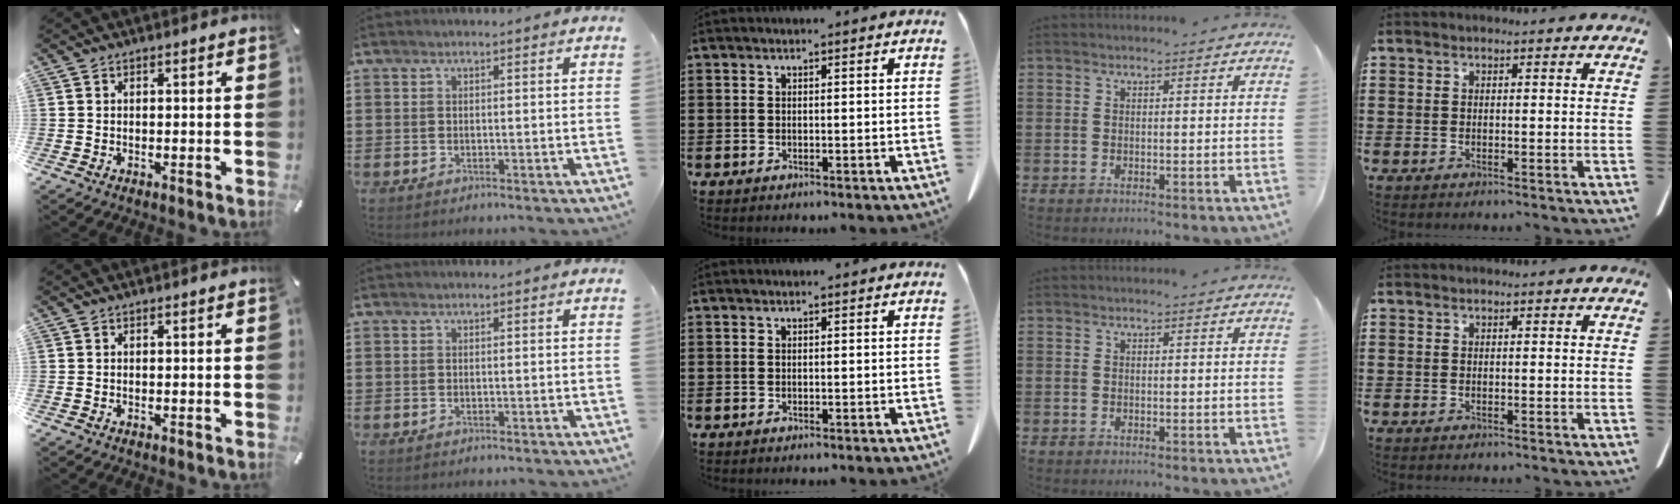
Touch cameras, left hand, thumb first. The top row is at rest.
{}